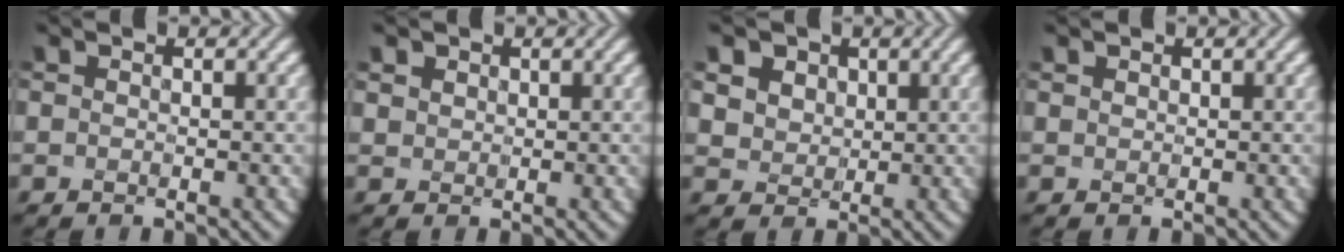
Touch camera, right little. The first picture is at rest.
{"total": 1.7, "force": [0.9, 1.4, 0.6], "torque": [-0.028, 0.004, 0.022]}
{"total": 5.9, "force": [2.8, 4.6, 2.4], "torque": [-0.076, 0.010, 0.052]}
{"total": 0.8, "force": [0.5, 0.6, 0.2], "torque": [-0.015, 0.008, 0.006]}